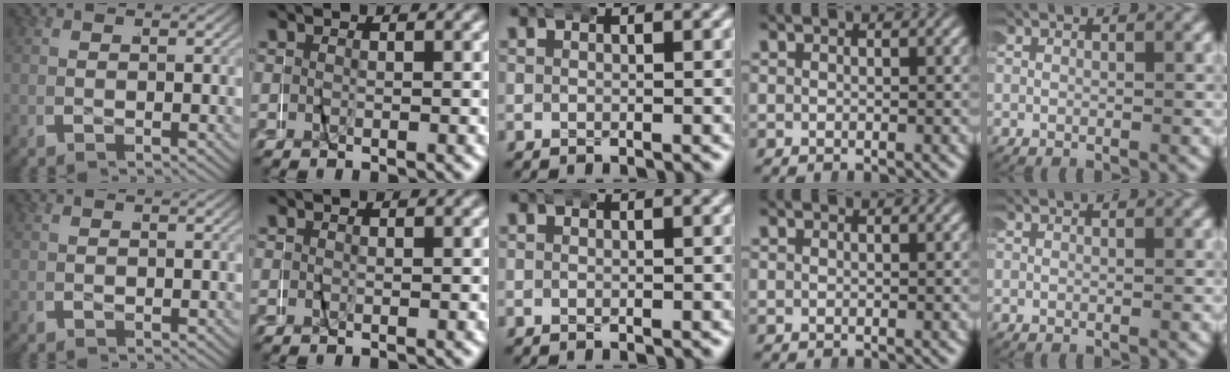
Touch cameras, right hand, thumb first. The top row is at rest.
{}